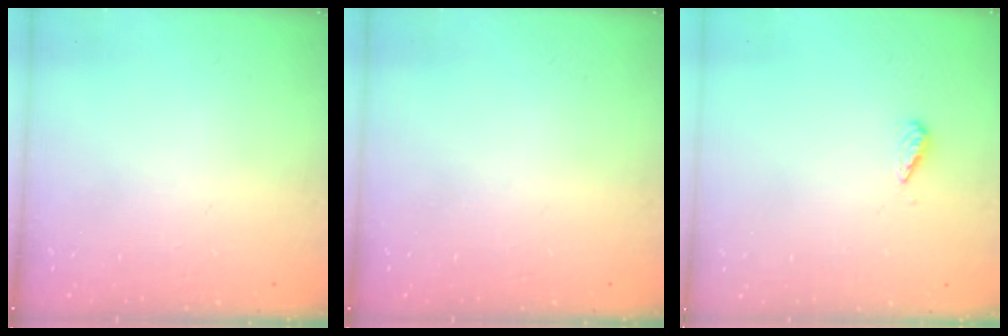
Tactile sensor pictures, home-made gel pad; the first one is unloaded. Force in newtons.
{"total": 0.0}
{"total": 3.0, "press": 2.9, "slide": 0.6}